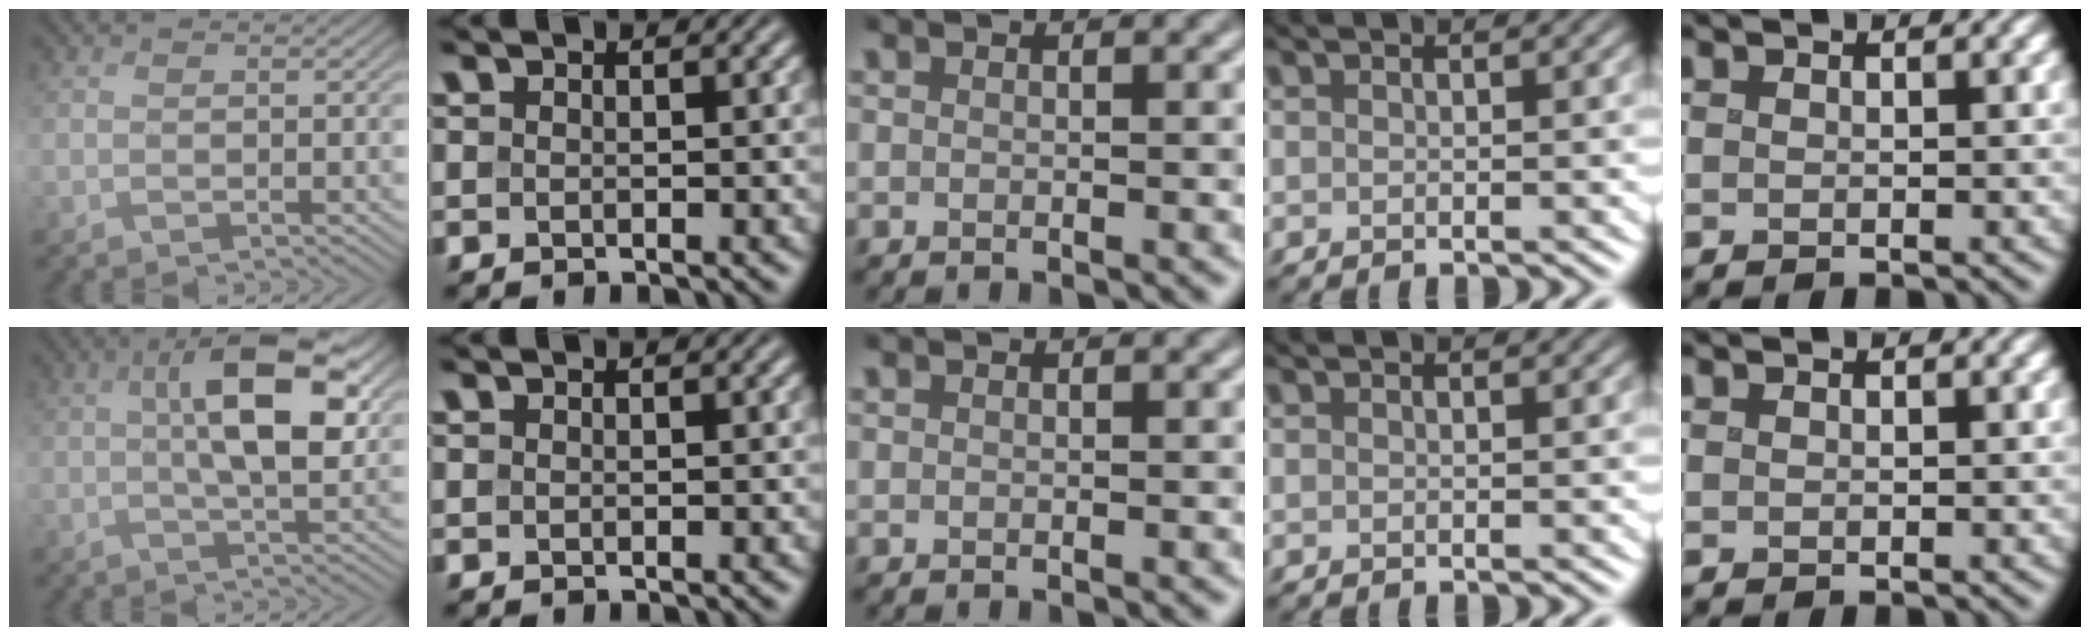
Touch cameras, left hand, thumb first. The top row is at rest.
{"thumb": {"total": 9.2, "force": [1.4, 3.6, 8.3], "torque": [-0.141, 0.010, 0.013]}}